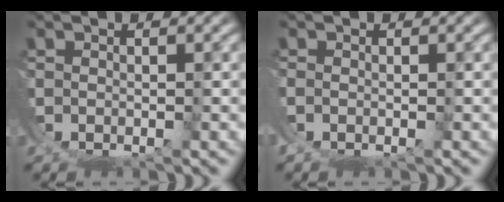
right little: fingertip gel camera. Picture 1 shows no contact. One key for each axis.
{"total": 1.0, "fx": -0.2, "fy": 0.8, "fz": 0.6, "tx": -0.015, "ty": -0.003, "tz": -0.005}